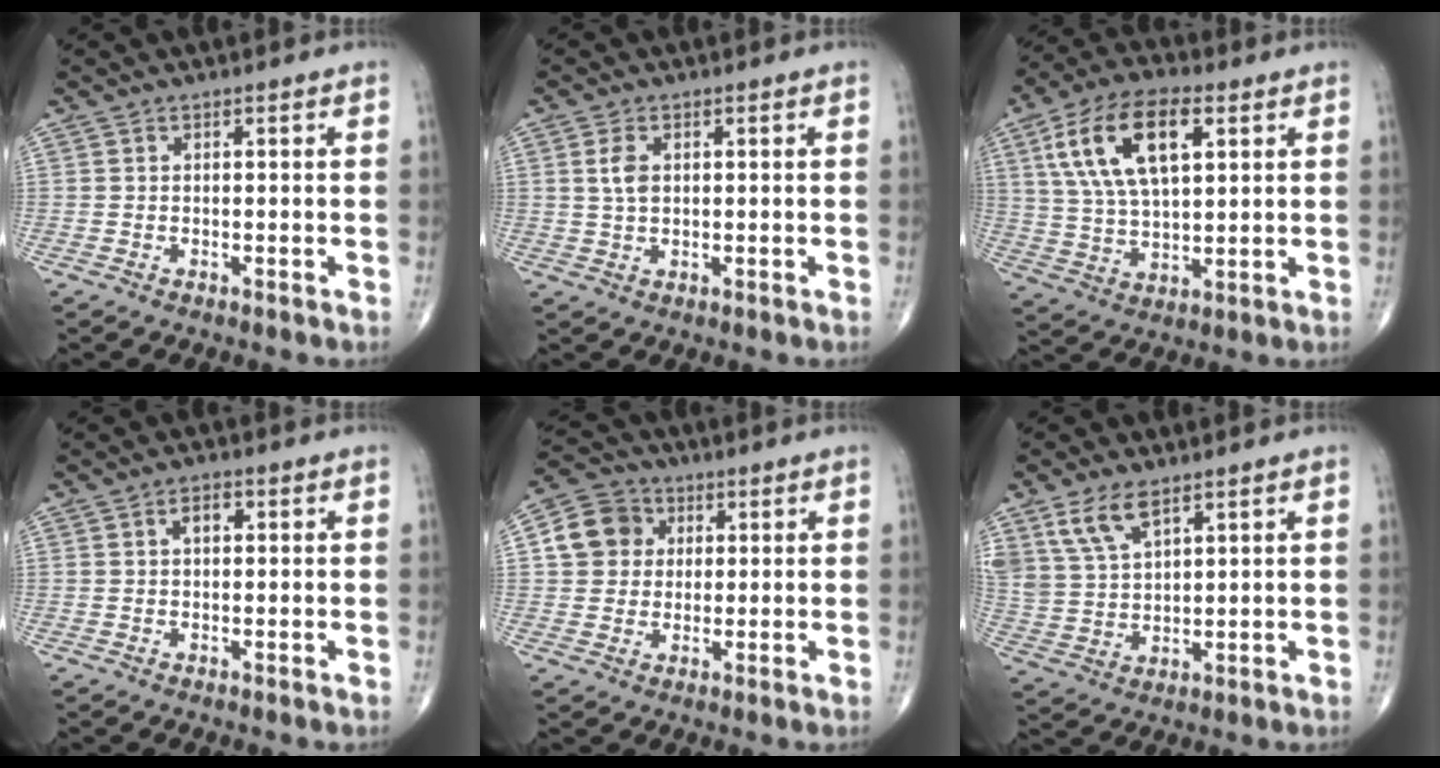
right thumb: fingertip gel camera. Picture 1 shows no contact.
{"total": 3.6, "force": [0.9, 2.1, 2.7], "torque": [-0.053, -0.001, 0.016]}
{"total": 16.5, "force": [5.9, 7.9, 13.3], "torque": [-0.244, -0.001, 0.108]}
{"total": 2.7, "force": [0.7, 1.6, 2.1], "torque": [-0.032, 0.007, 0.010]}
{"total": 8.8, "force": [1.8, 7.9, 3.5], "torque": [-0.043, 0.007, 0.021]}
{"total": 8.4, "force": [5.2, 3.9, 5.2], "torque": [-0.102, -0.014, 0.115]}